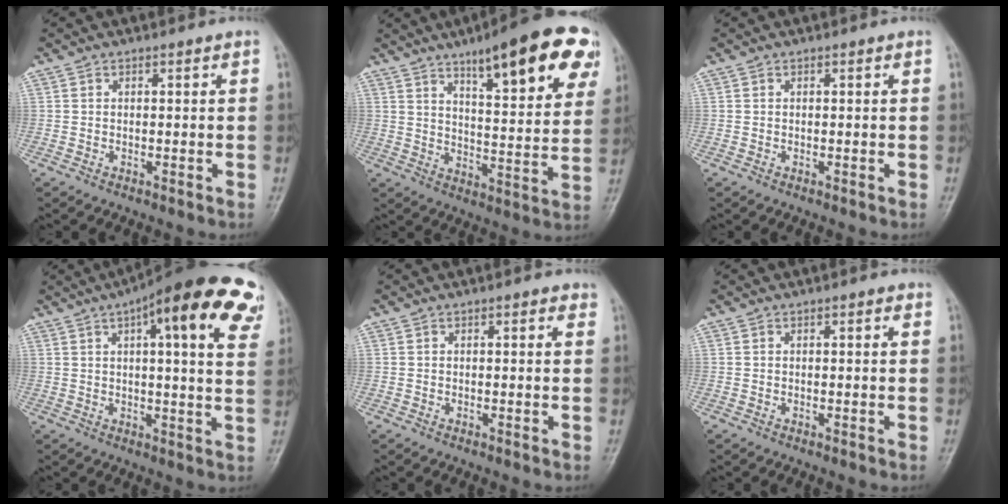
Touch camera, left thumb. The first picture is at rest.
{"total": 21.0, "force": [11.4, 5.5, 16.8], "torque": [-0.198, -0.030, 0.160]}
{"total": 0.0}
{"total": 22.8, "force": [11.6, 6.1, 18.7], "torque": [-0.238, -0.001, 0.137]}
{"total": 1.5, "force": [0.8, 0.5, 1.2], "torque": [-0.014, -0.001, 0.007]}
{"total": 1.1, "force": [0.5, 0.3, 0.9], "torque": [-0.014, 0.001, 0.004]}